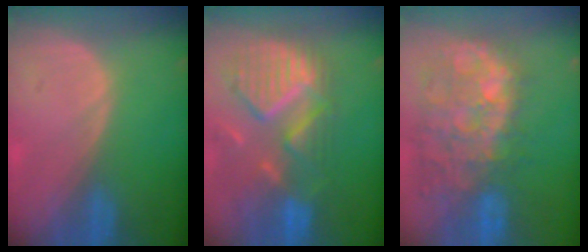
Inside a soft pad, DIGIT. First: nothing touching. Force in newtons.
{"total": 11.9, "press": 10.3, "slide": 5.9}
{"total": 12.9, "press": 11.6, "slide": 5.8}